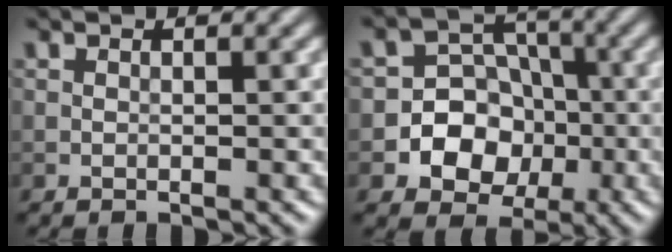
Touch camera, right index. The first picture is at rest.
{"total": 6.9, "force": [-1.8, 6.2, 2.4], "torque": [-0.014, 0.015, -0.058]}